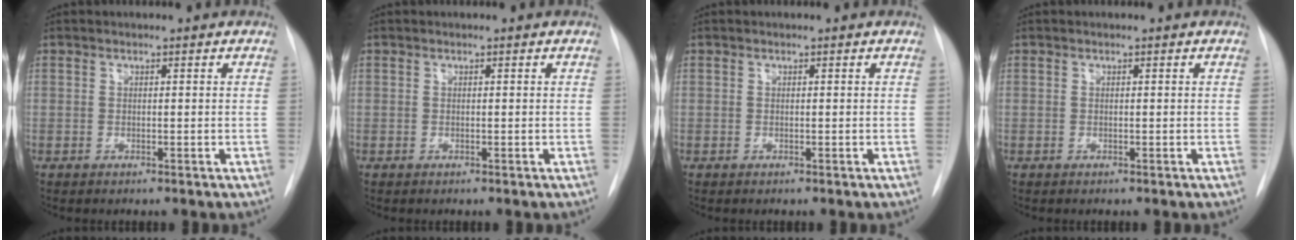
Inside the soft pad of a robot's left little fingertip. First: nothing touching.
{"total": 0.0}
{"total": 0.0}
{"total": 0.0}